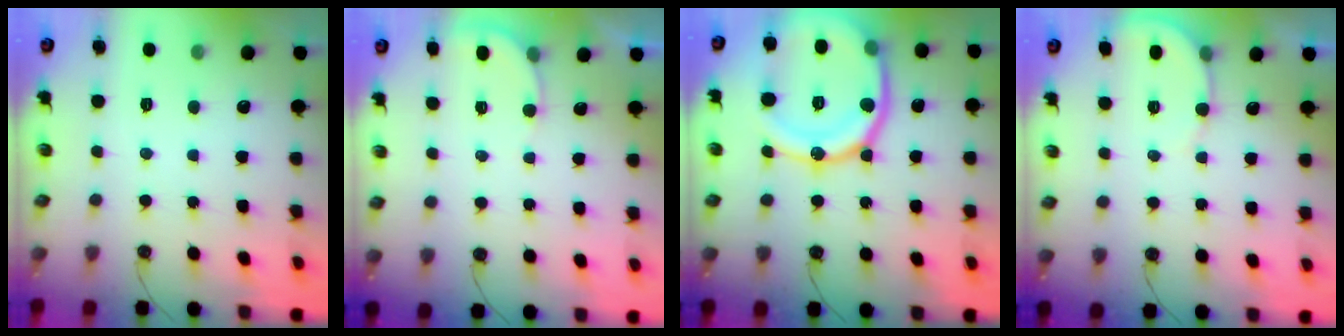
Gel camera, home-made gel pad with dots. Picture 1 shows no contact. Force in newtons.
{"total": 4.1, "press": 4.1, "slide": 0.3}
{"total": 23.7, "press": 23.5, "slide": 2.7}
{"total": 4.4, "press": 4.3, "slide": 1.0}